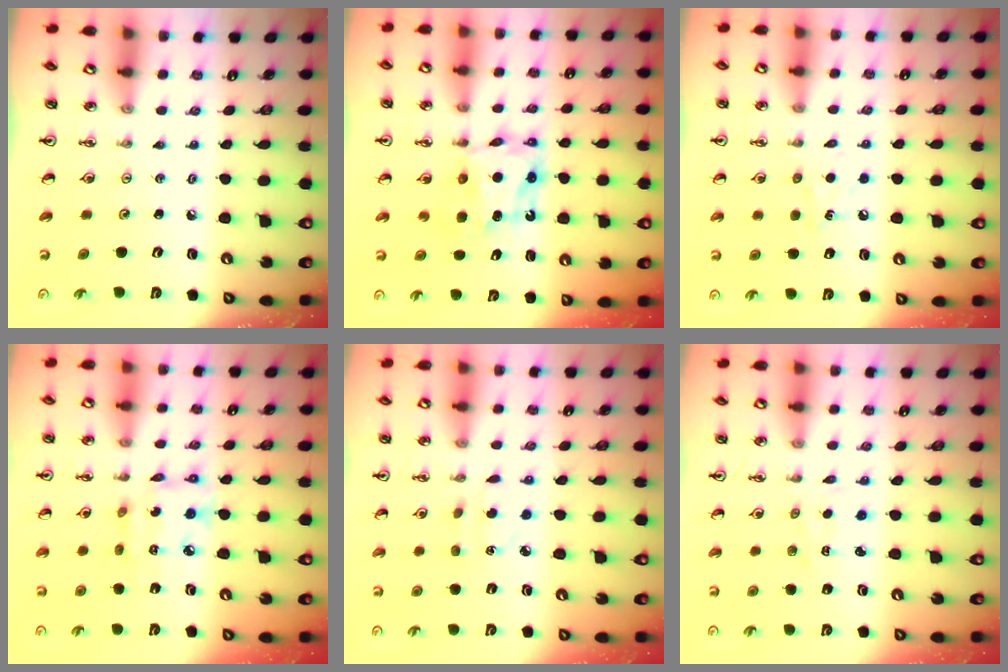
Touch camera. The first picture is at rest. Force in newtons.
{"total": 6.8, "press": 6.8, "slide": 0.2}
{"total": 5.9, "press": 5.8, "slide": 0.7}
{"total": 8.2, "press": 8.1, "slide": 0.4}
{"total": 3.6, "press": 3.5, "slide": 0.7}
{"total": 1.8, "press": 1.7, "slide": 0.3}